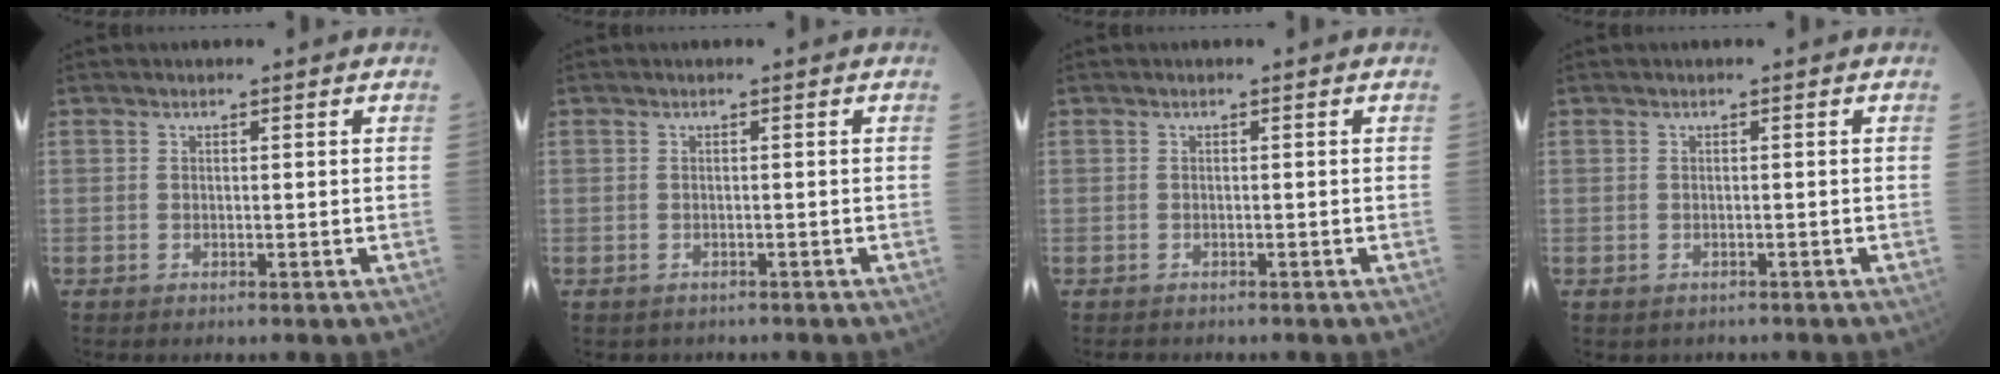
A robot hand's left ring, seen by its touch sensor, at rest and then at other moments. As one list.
[{"total": 1.9, "force": [-1.6, 1.1, 0.1], "torque": [-0.007, 0.001, -0.019]}, {"total": 1.7, "force": [-1.5, 0.6, 0.4], "torque": [-0.009, -0.002, -0.018]}, {"total": 1.6, "force": [-1.3, 1.0, 0.2], "torque": [-0.006, 0.001, -0.014]}]